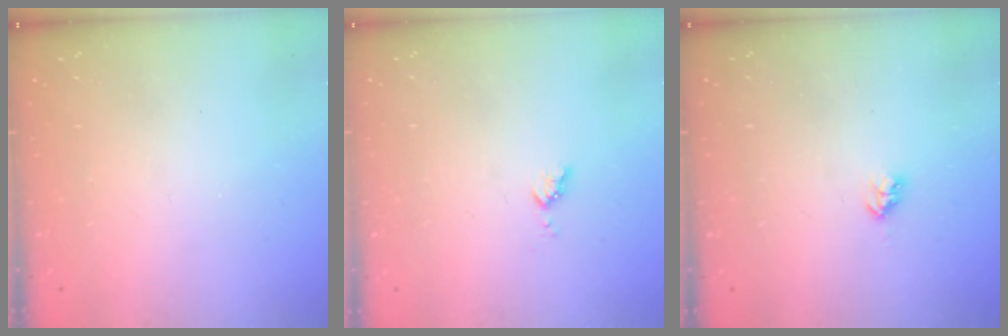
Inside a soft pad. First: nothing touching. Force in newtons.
{"total": 3.4, "press": 3.4, "slide": 0.6}
{"total": 2.9, "press": 2.8, "slide": 0.5}